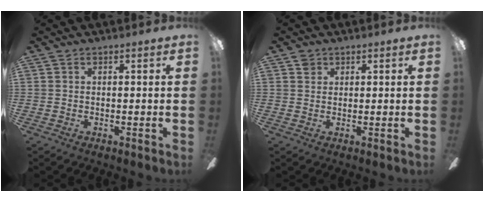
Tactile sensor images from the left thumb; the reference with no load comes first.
{"total": 1.7, "force": [1.1, 1.2, 0.3], "torque": [-0.008, 0.002, 0.021]}